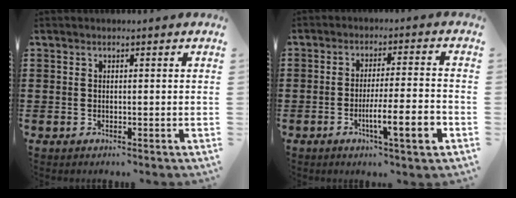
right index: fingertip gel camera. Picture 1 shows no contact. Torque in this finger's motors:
{"motor_torque": [1.30, -0.85, 0.43, 0.14]}